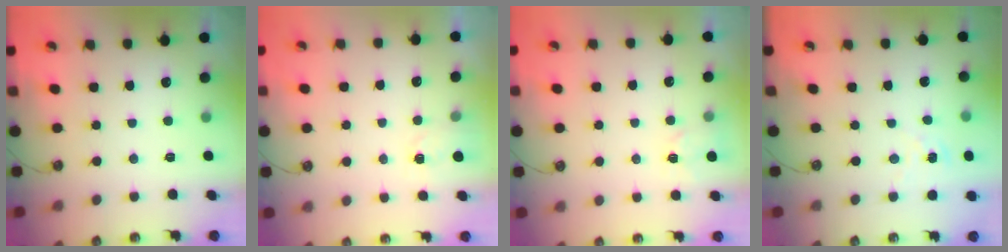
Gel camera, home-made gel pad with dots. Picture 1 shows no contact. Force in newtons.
{"total": 1.3, "press": 1.2, "slide": 0.2}
{"total": 3.7, "press": 3.7, "slide": 0.6}
{"total": 1.9, "press": 1.9, "slide": 0.2}